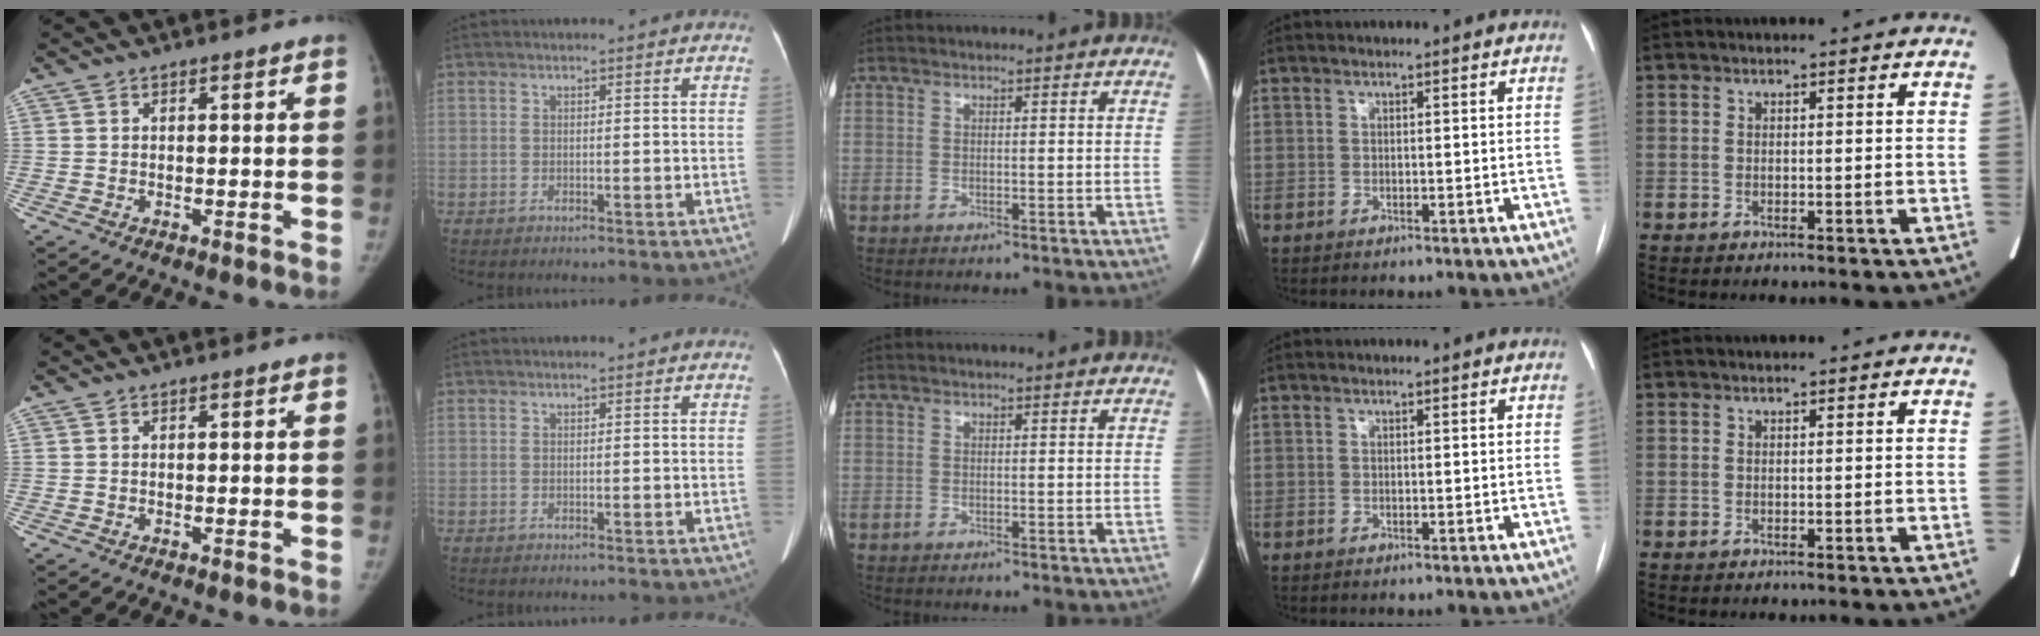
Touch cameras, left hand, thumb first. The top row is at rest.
{}